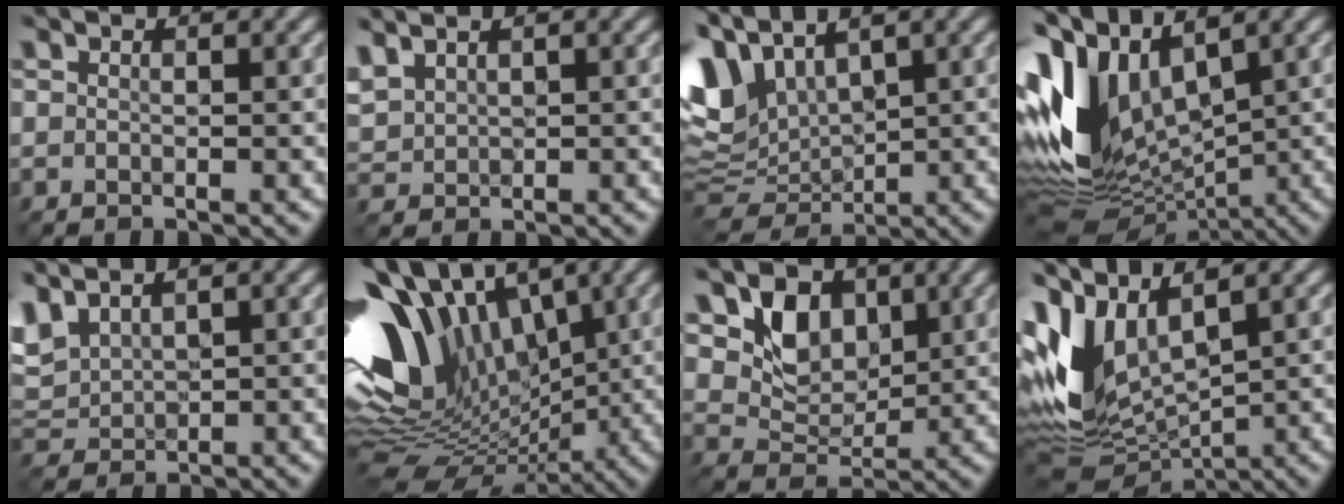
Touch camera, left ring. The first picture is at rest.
{"total": 2.3, "force": [1.5, 1.3, 1.2], "torque": [-0.040, 0.012, 0.047]}
{"total": 7.3, "force": [2.1, 4.8, 5.2], "torque": [-0.128, 0.005, 0.040]}
{"total": 11.0, "force": [0.8, 6.9, 8.5], "torque": [-0.190, 0.008, 0.012]}
{"total": 3.8, "force": [2.4, 1.9, 2.3], "torque": [-0.066, 0.016, 0.057]}
{"total": 12.9, "force": [2.1, 8.7, 9.3], "torque": [-0.197, 0.023, 0.032]}
{"total": 4.6, "force": [1.7, 3.5, 2.4], "torque": [-0.053, -0.010, 0.032]}
{"total": 9.3, "force": [1.1, 5.1, 7.7], "torque": [-0.182, -0.003, 0.031]}